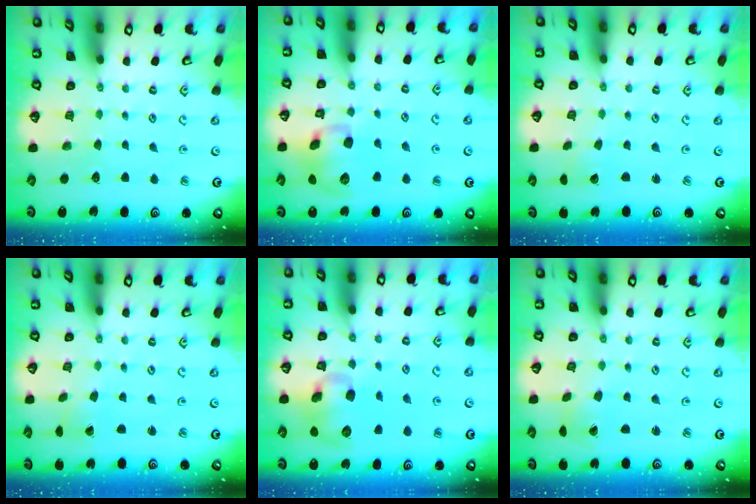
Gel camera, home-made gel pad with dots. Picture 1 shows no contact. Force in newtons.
{"total": 11.7, "press": 11.5, "slide": 2.0}
{"total": 1.6, "press": 1.6, "slide": 0.0}
{"total": 1.7, "press": 1.7, "slide": 0.3}
{"total": 9.9, "press": 9.8, "slide": 1.9}
{"total": 1.2, "press": 1.1, "slide": 0.2}